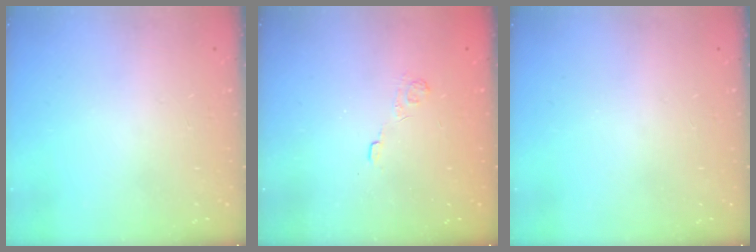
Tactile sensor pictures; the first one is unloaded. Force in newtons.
{"total": 2.6, "press": 2.2, "slide": 1.4}
{"total": 0.0}